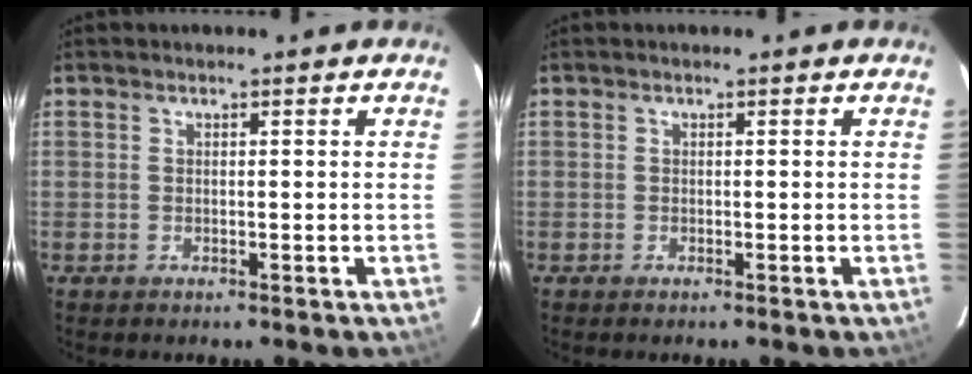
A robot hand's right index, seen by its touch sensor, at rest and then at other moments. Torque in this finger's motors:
{"motor_torque": [-0.08, -0.05, 0.04, 0.00]}